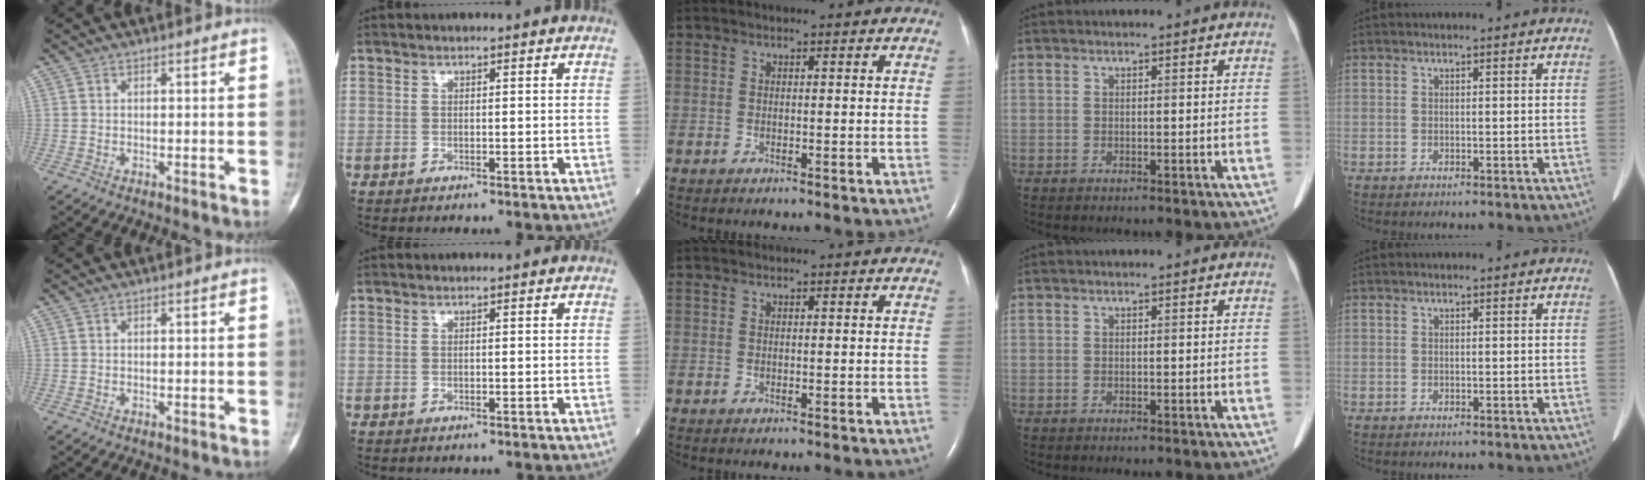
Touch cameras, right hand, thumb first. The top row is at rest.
{}